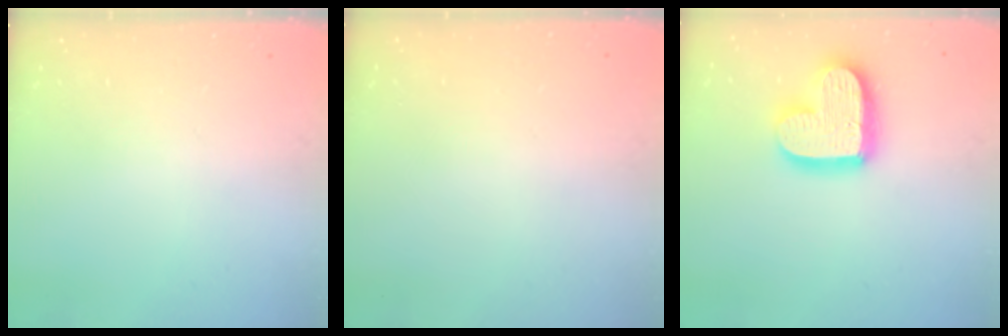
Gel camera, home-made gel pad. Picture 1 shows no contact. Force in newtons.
{"total": 0.0}
{"total": 17.1, "press": 17.1, "slide": 1.4}